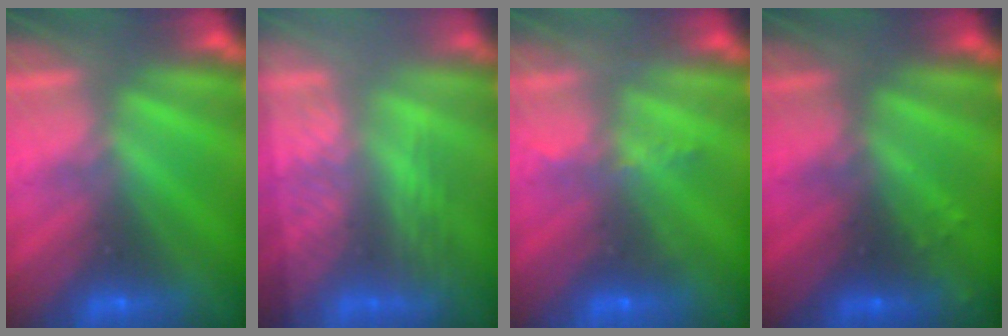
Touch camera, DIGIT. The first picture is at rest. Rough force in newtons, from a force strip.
{"total": 2.9}
{"total": 2.3}
{"total": 2.9}